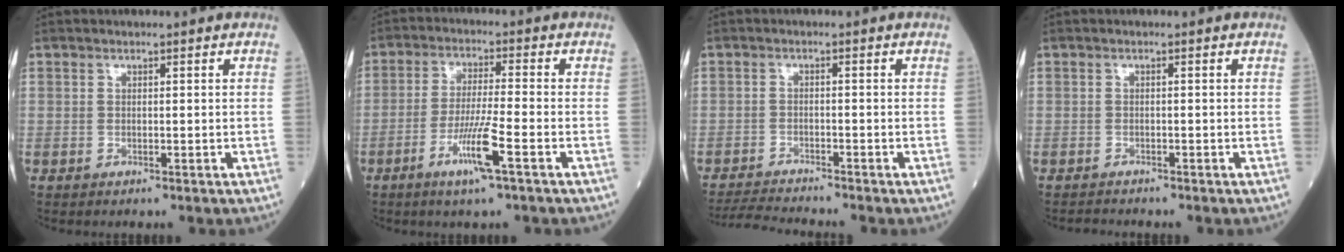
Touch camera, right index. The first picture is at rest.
{"total": 7.6, "force": [-3.6, -0.4, 6.7], "torque": [-0.131, -0.011, -0.069]}
{"total": 4.4, "force": [-4.3, -0.9, 0.4], "torque": [-0.011, -0.020, -0.078]}
{"total": 1.1, "force": [-1.1, 0.0, -0.2], "torque": [-0.005, -0.008, -0.016]}